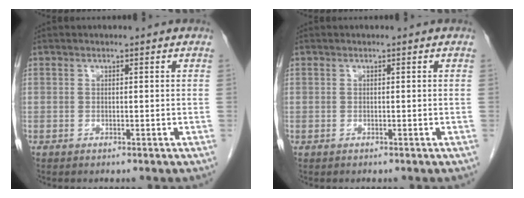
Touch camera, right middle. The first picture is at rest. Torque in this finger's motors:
{"motor_torque": [-0.40, 0.07, -0.03, -0.01]}